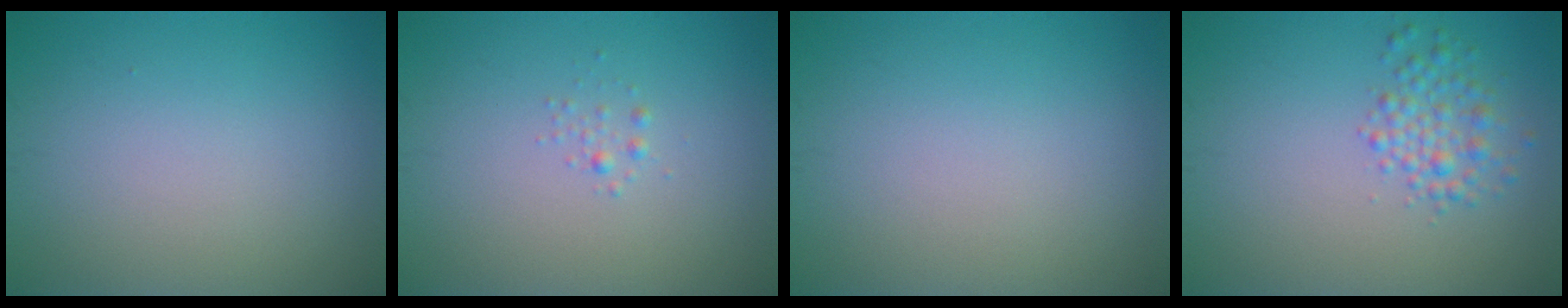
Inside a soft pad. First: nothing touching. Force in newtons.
{"total": 0.6, "press": 0.6, "slide": 0.0}
{"total": 0.0}
{"total": 2.5, "press": 2.5, "slide": 0.0}